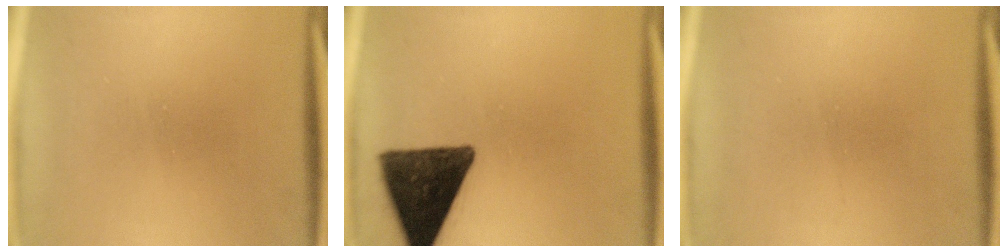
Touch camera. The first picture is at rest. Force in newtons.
{"total": 14.8}
{"total": 1.4}